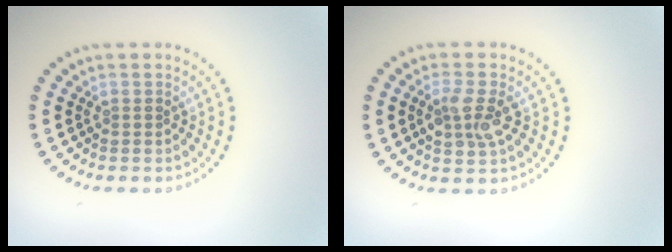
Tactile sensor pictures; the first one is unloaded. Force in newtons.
{"total": 2.8, "press": 2.7, "slide": 0.6}